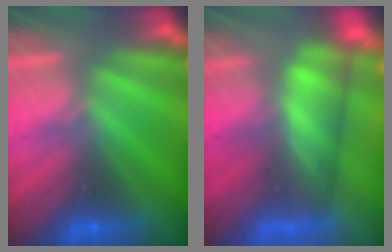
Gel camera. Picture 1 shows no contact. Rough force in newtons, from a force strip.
{"total": 4.6}